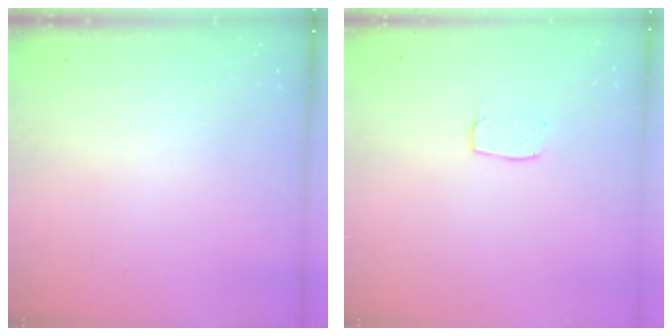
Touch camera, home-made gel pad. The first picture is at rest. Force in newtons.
{"total": 4.4, "press": 4.4, "slide": 0.3}